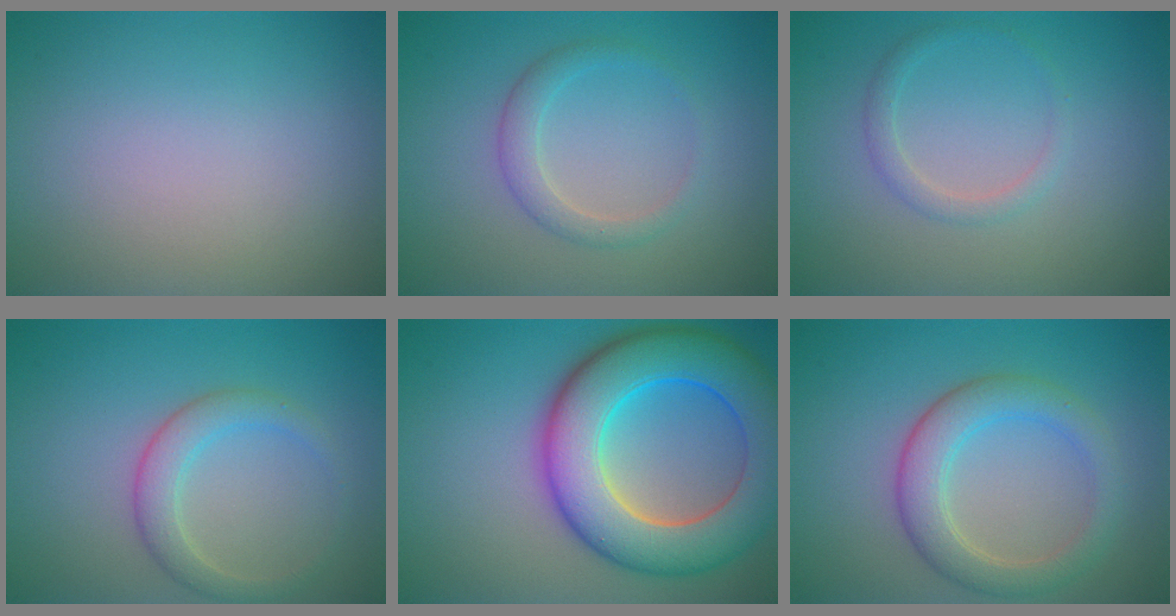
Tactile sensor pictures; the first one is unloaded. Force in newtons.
{"total": 2.1, "press": 2.1, "slide": 0.1}
{"total": 1.5, "press": 1.5, "slide": 0.2}
{"total": 2.8, "press": 2.8, "slide": 0.0}
{"total": 11.3, "press": 11.3, "slide": 0.3}
{"total": 4.4, "press": 4.4, "slide": 0.3}